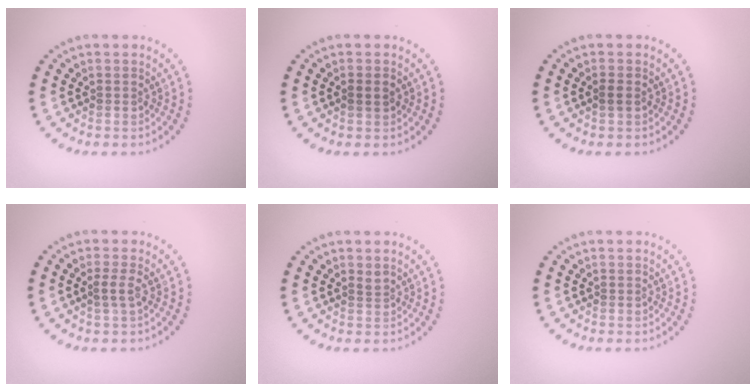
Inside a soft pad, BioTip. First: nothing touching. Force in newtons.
{"total": 1.1, "press": 1.0, "slide": 0.2}
{"total": 0.9, "press": 0.9, "slide": 0.1}
{"total": 1.0, "press": 0.9, "slide": 0.6}
{"total": 0.7, "press": 0.4, "slide": 0.6}
{"total": 0.0}